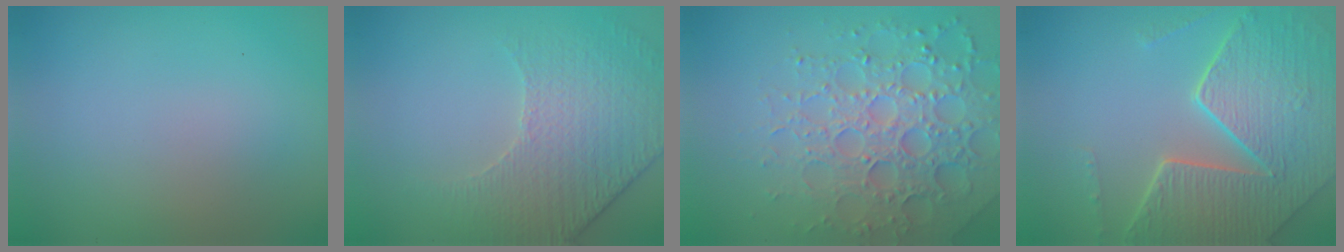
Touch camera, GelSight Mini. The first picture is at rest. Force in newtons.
{"total": 4.3, "press": 3.8, "slide": 2.1}
{"total": 6.9, "press": 6.7, "slide": 1.6}
{"total": 8.2, "press": 5.9, "slide": 5.7}